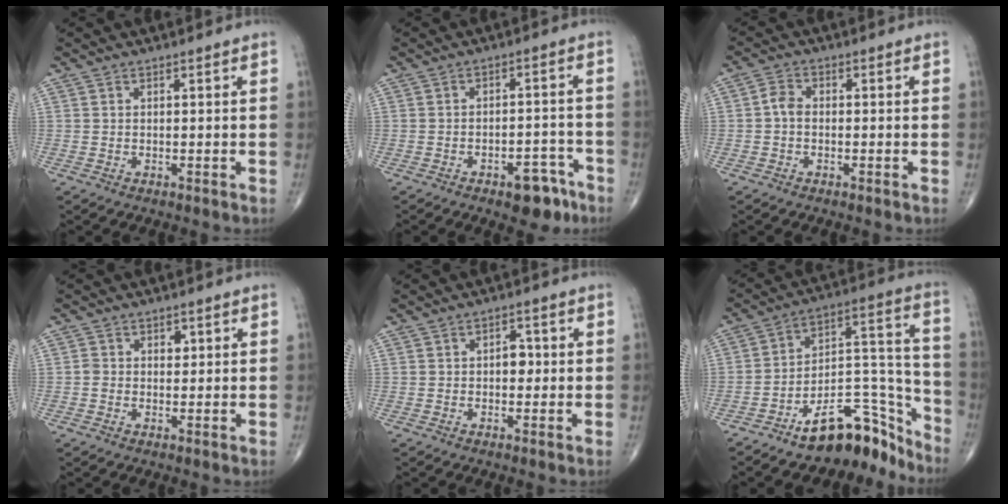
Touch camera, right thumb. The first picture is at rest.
{"total": 7.3, "force": [-4.4, 3.5, 4.6], "torque": [-0.040, 0.034, -0.055]}
{"total": 2.7, "force": [-0.4, 1.9, 1.8], "torque": [-0.030, 0.010, -0.016]}
{"total": 2.3, "force": [0.4, 1.9, 1.3], "torque": [-0.006, 0.002, 0.004]}
{"total": 3.0, "force": [0.0, 2.0, 2.3], "torque": [-0.016, 0.006, -0.004]}
{"total": 16.6, "force": [-12.9, 6.7, 8.0], "torque": [-0.059, 0.140, -0.209]}